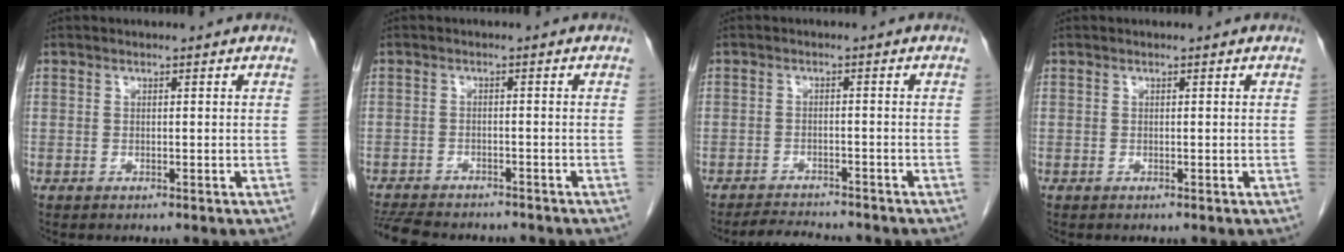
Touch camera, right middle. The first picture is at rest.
{"total": 11.1, "force": [-9.8, 3.2, 4.3], "torque": [-0.087, -0.009, -0.137]}
{"total": 4.9, "force": [-4.8, 0.7, 1.1], "torque": [-0.019, -0.012, -0.075]}
{"total": 0.0}